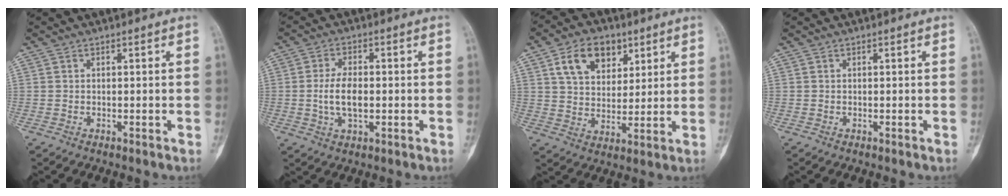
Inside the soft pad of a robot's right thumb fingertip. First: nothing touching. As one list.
[{"total": 6.5, "force": [-0.6, 3.3, 5.5], "torque": [-0.102, 0.002, -0.013]}, {"total": 11.7, "force": [5.5, 7.9, 6.7], "torque": [-0.080, -0.017, 0.097]}, {"total": 0.0}]